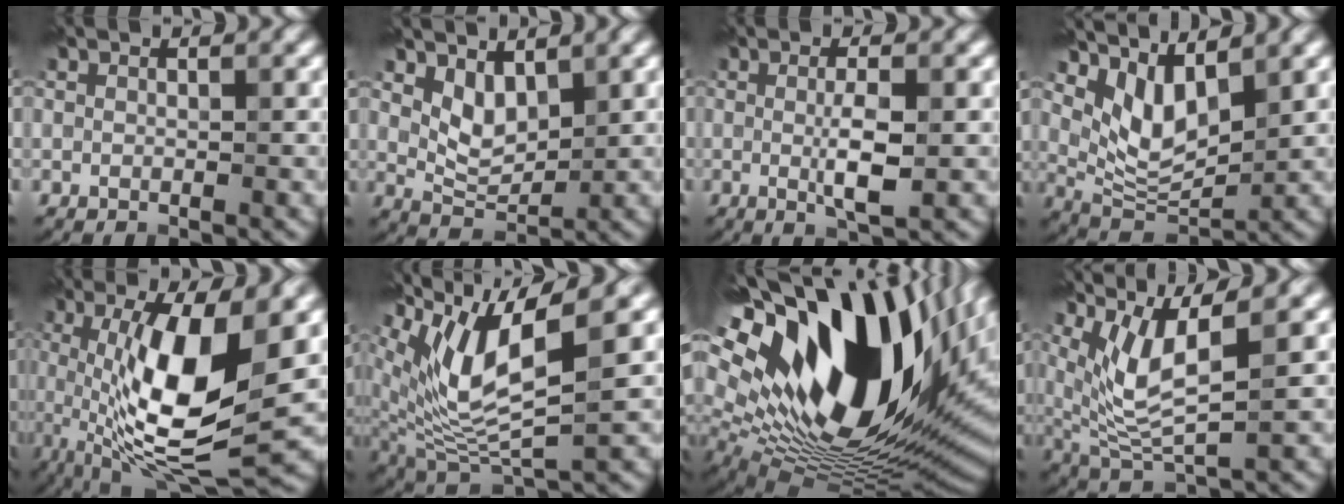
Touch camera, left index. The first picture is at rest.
{"total": 3.0, "force": [1.7, 1.6, 2.0], "torque": [-0.037, -0.007, 0.037]}
{"total": 3.1, "force": [0.0, 0.6, 3.1], "torque": [-0.057, -0.001, 0.001]}
{"total": 5.3, "force": [2.7, 2.5, 3.8], "torque": [-0.077, -0.016, 0.055]}
{"total": 10.9, "force": [0.7, 2.9, 10.5], "torque": [-0.184, -0.006, 0.017]}
{"total": 9.2, "force": [3.9, 2.7, 7.9], "torque": [-0.168, -0.005, 0.077]}
{"total": 22.5, "force": [8.2, 12.1, 17.1], "torque": [-0.297, -0.003, 0.157]}
{"total": 6.0, "force": [2.5, 1.6, 5.2], "torque": [-0.121, -0.013, 0.057]}